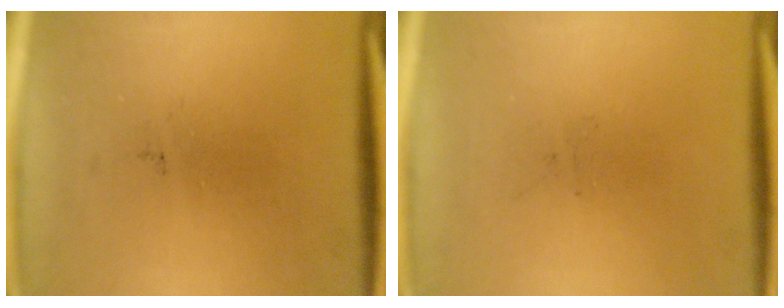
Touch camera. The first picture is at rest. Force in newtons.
{"total": 0.0}